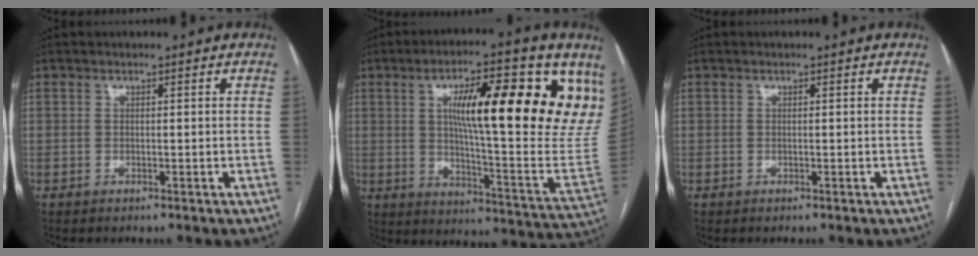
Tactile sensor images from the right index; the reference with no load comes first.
{"total": 24.9, "force": [10.1, 3.9, 22.4], "torque": [-0.266, 0.016, 0.154]}
{"total": 0.0}